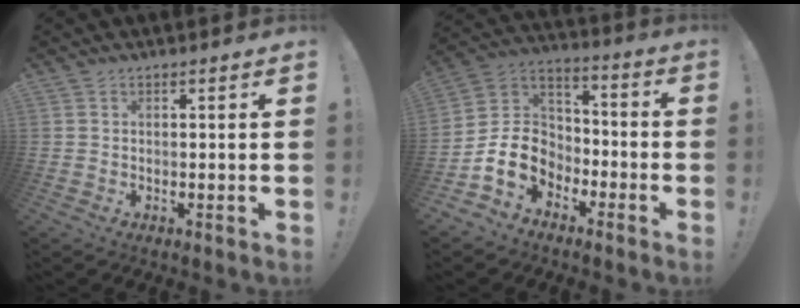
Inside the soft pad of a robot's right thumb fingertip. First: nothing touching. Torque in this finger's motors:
{"motor_torque": [0.70, 0.00, 0.96, -0.92, 0.05]}